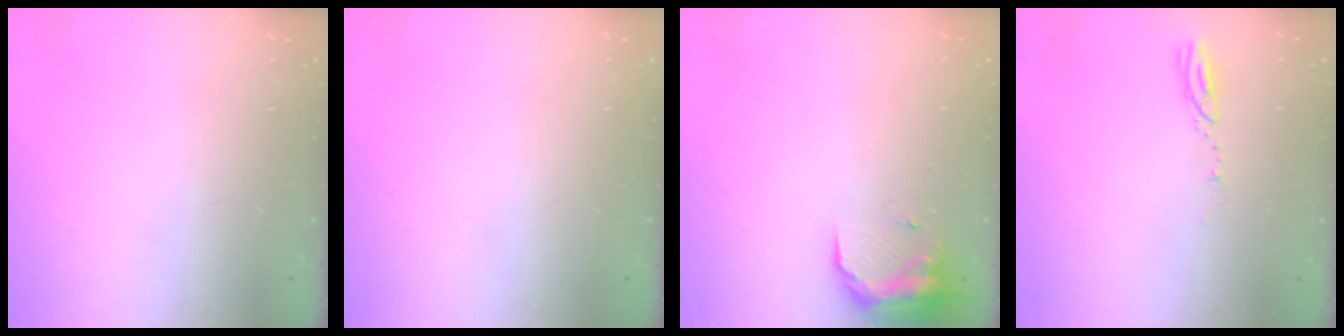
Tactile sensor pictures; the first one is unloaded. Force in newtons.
{"total": 0.0}
{"total": 9.9, "press": 9.4, "slide": 3.1}
{"total": 3.1, "press": 3.1, "slide": 0.3}